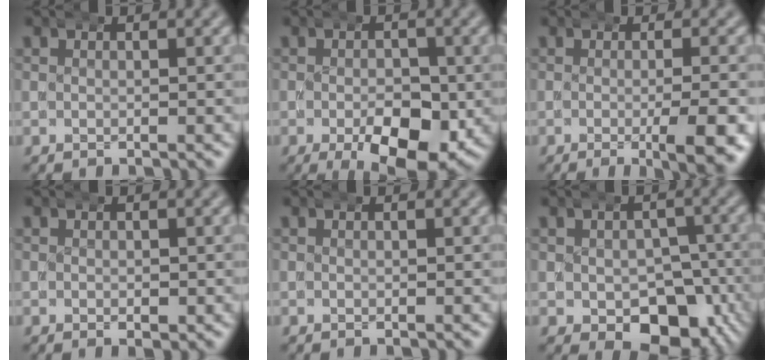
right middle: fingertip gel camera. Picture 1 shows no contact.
{"total": 8.4, "force": [-3.2, 4.0, 6.6], "torque": [-0.099, -0.031, -0.037]}
{"total": 5.2, "force": [-1.9, 0.6, 4.8], "torque": [-0.058, -0.002, -0.031]}
{"total": 0.9, "force": [-0.1, 0.5, 0.7], "torque": [-0.010, -0.006, 0.001]}
{"total": 0.0}
{"total": 9.0, "force": [-4.3, 6.1, 5.0], "torque": [-0.080, -0.052, -0.041]}